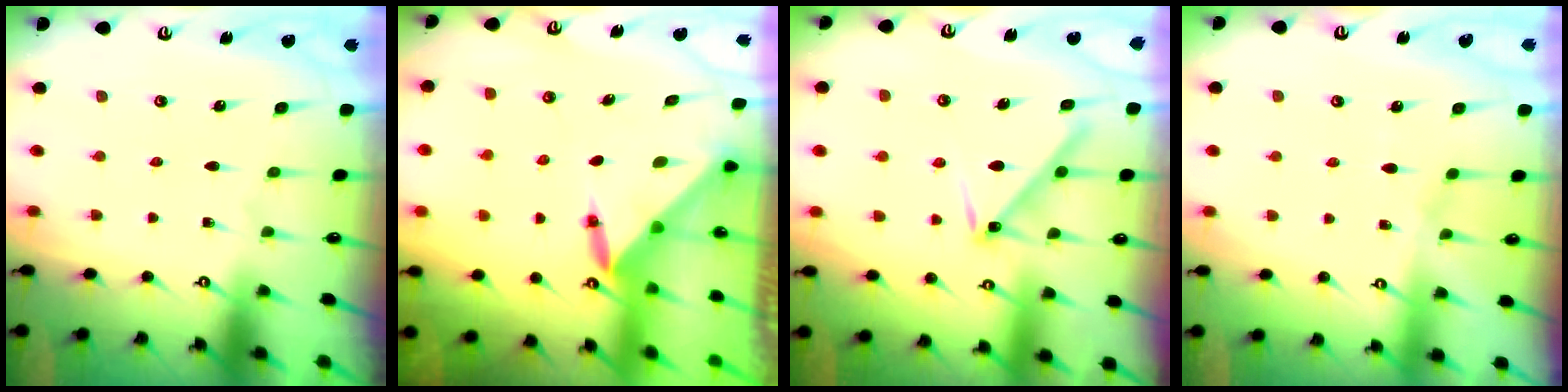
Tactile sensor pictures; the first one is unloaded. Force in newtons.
{"total": 3.4, "press": 3.4, "slide": 0.4}
{"total": 9.7, "press": 9.7, "slide": 0.1}
{"total": 2.5, "press": 2.5, "slide": 0.4}